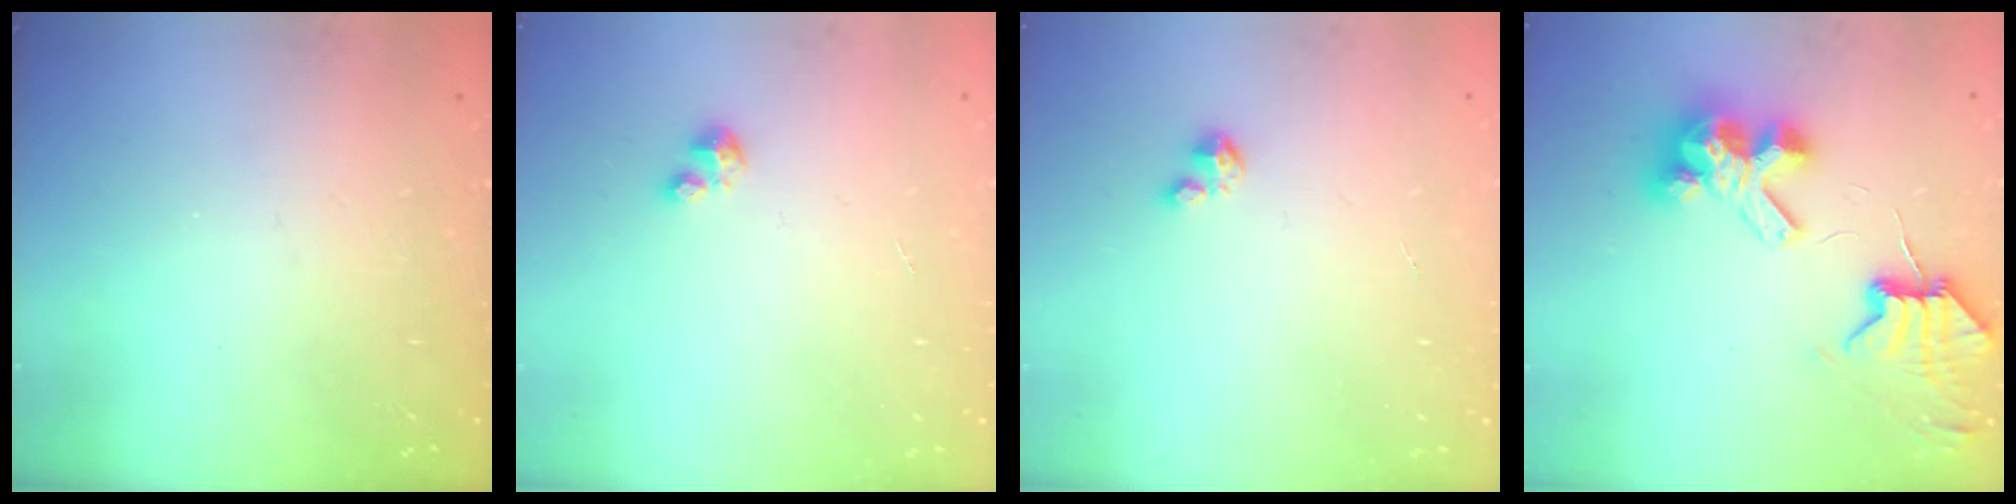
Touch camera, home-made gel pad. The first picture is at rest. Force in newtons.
{"total": 2.0, "press": 2.0, "slide": 0.2}
{"total": 1.2, "press": 1.2, "slide": 0.2}
{"total": 8.0, "press": 7.9, "slide": 1.0}